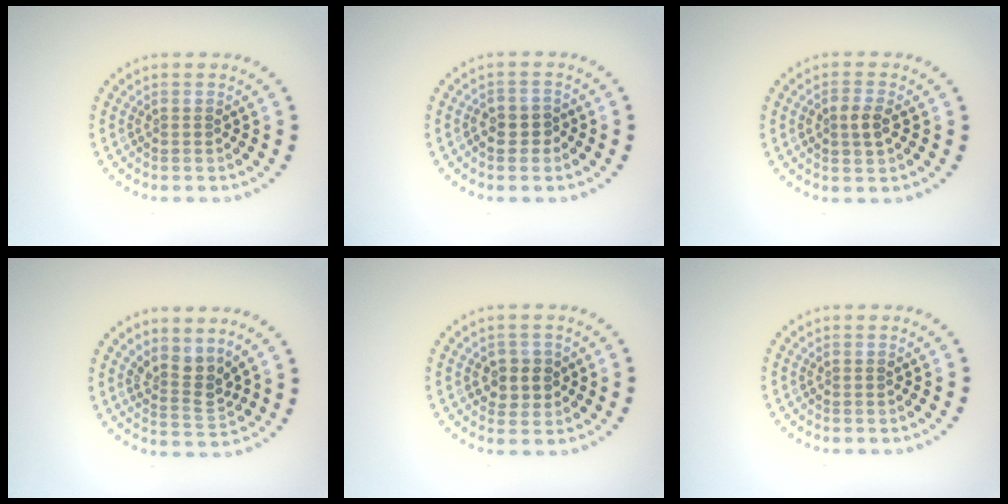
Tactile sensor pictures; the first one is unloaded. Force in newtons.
{"total": 1.6, "press": 1.4, "slide": 0.8}
{"total": 2.0, "press": 2.0, "slide": 0.2}
{"total": 2.6, "press": 2.0, "slide": 1.7}
{"total": 2.7, "press": 2.6, "slide": 0.8}
{"total": 0.0}